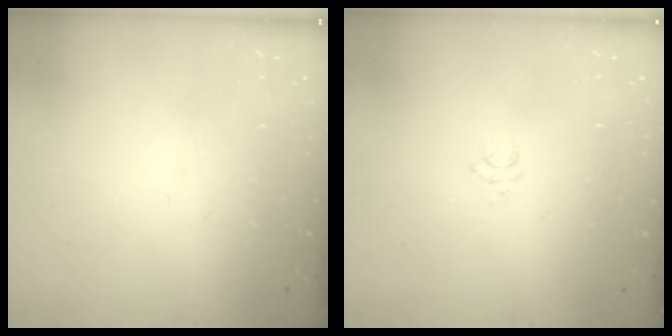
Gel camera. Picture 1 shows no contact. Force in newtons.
{"total": 5.0, "press": 4.9, "slide": 0.3}